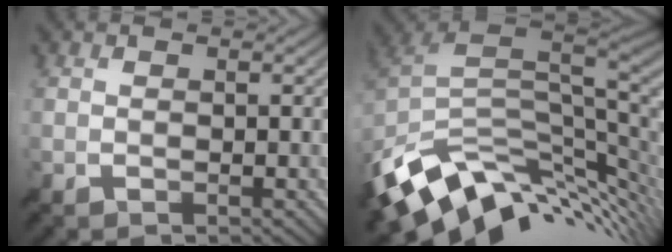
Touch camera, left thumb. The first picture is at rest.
{"total": 13.8, "force": [-3.5, 8.1, 10.7], "torque": [-0.230, -0.019, -0.052]}